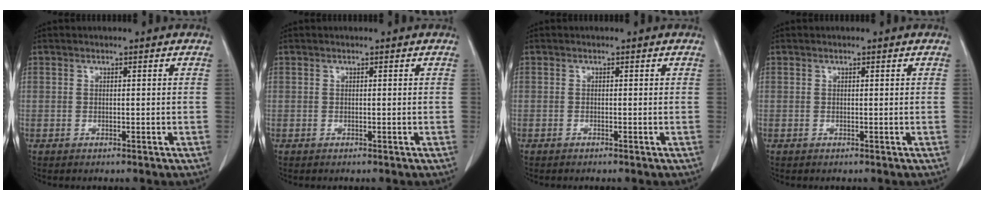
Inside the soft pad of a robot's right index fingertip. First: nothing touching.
{"total": 0.0}
{"total": 0.0}
{"total": 0.0}